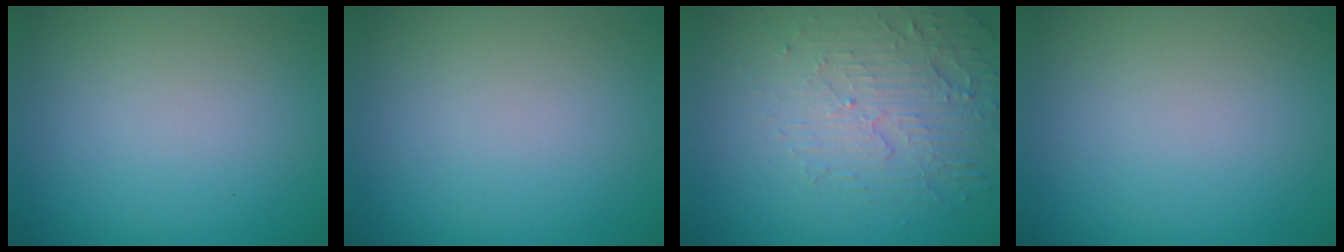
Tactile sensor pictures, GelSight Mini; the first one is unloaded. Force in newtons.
{"total": 0.0}
{"total": 5.0, "press": 3.3, "slide": 3.7}
{"total": 0.0}